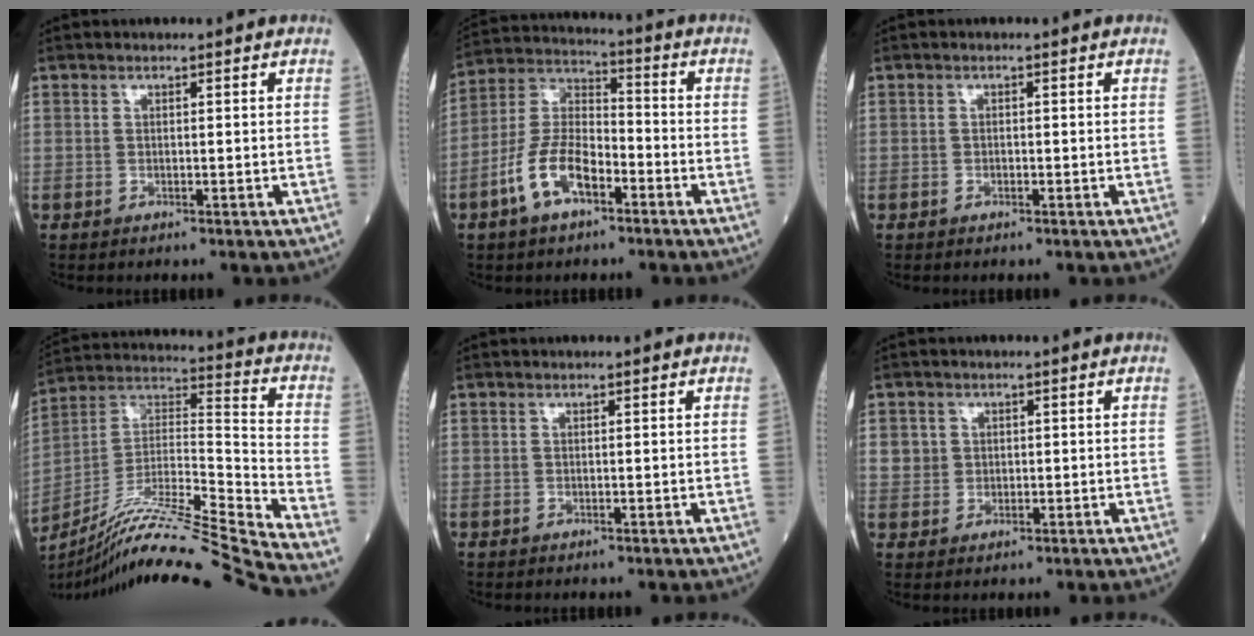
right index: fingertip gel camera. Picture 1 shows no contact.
{"total": 10.7, "force": [-5.1, 4.9, 8.0], "torque": [-0.178, 0.013, -0.099]}
{"total": 0.6, "force": [-0.3, 0.4, 0.4], "torque": [-0.007, 0.001, -0.005]}
{"total": 23.8, "force": [-20.8, -2.6, 11.3], "torque": [-0.202, -0.018, -0.356]}
{"total": 0.0}
{"total": 2.8, "force": [0.6, 2.7, 0.5], "torque": [-0.002, 0.003, 0.013]}